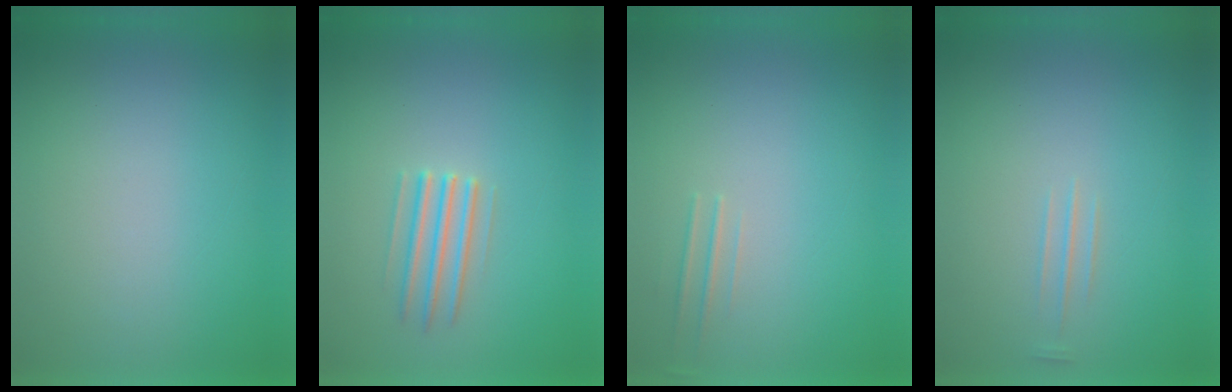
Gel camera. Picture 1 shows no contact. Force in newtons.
{"total": 2.8}
{"total": 1.5}
{"total": 1.1}